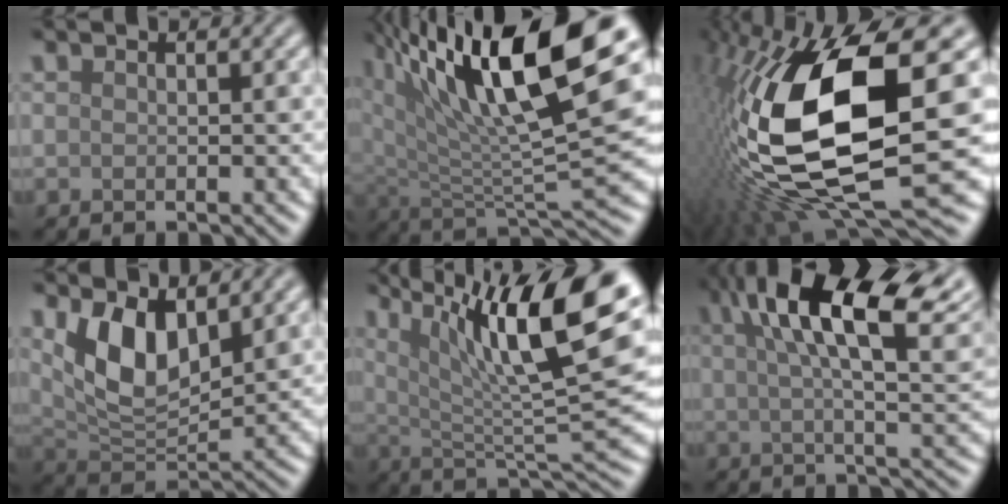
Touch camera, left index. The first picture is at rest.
{"total": 15.0, "force": [7.6, 4.4, 12.2], "torque": [-0.216, 0.007, 0.139]}
{"total": 17.9, "force": [0.1, 7.3, 16.3], "torque": [-0.332, -0.015, 0.012]}
{"total": 6.6, "force": [2.6, 3.2, 5.2], "torque": [-0.105, -0.011, 0.054]}
{"total": 14.5, "force": [6.3, 3.7, 12.6], "torque": [-0.194, 0.008, 0.109]}
{"total": 13.0, "force": [5.0, 3.9, 11.3], "torque": [-0.168, 0.017, 0.078]}